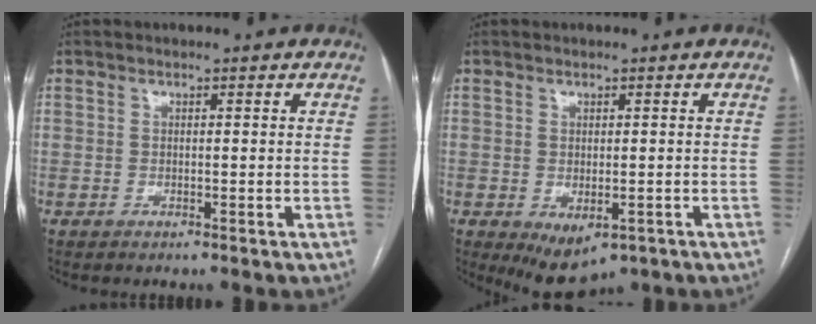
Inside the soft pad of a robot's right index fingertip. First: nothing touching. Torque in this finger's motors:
{"motor_torque": [0.81, -0.33, 0.32, 0.06]}